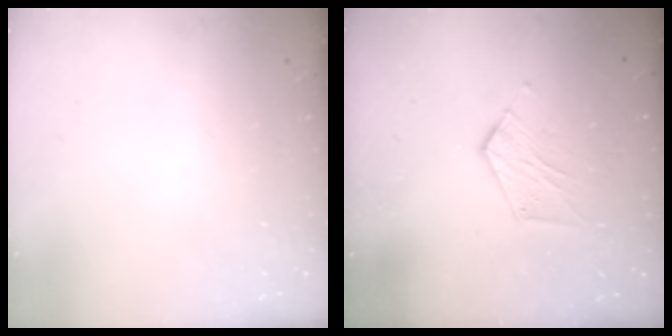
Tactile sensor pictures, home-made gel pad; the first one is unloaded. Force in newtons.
{"total": 5.9, "press": 5.9, "slide": 0.4}